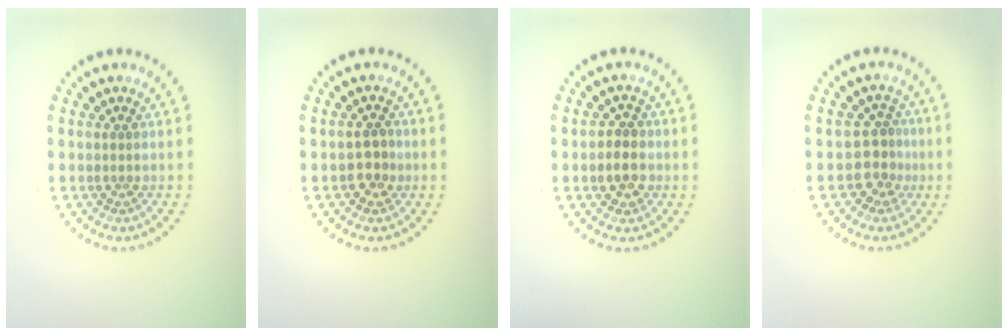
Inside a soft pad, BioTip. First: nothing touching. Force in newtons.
{"total": 2.1, "press": 2.1, "slide": 0.4}
{"total": 2.8, "press": 2.7, "slide": 0.7}
{"total": 2.6, "press": 2.3, "slide": 1.2}